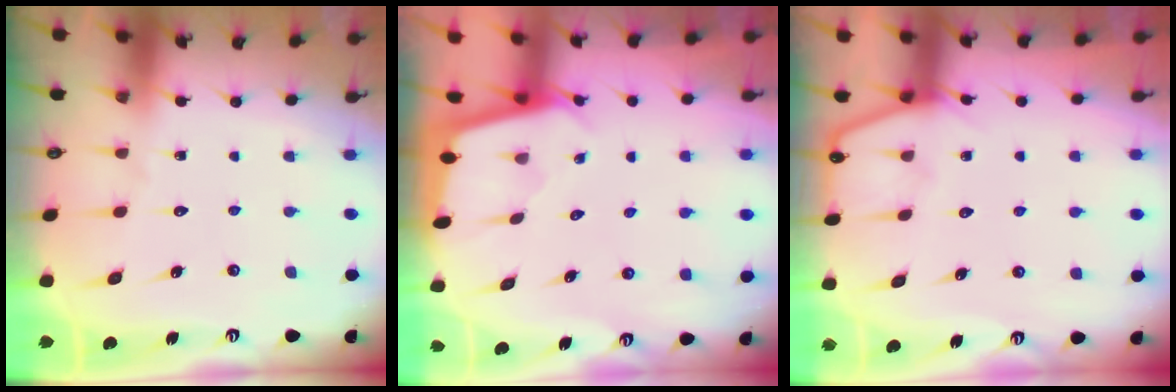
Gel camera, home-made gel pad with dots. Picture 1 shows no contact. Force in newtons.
{"total": 2.0, "press": 2.0, "slide": 0.2}
{"total": 4.1, "press": 4.1, "slide": 0.4}